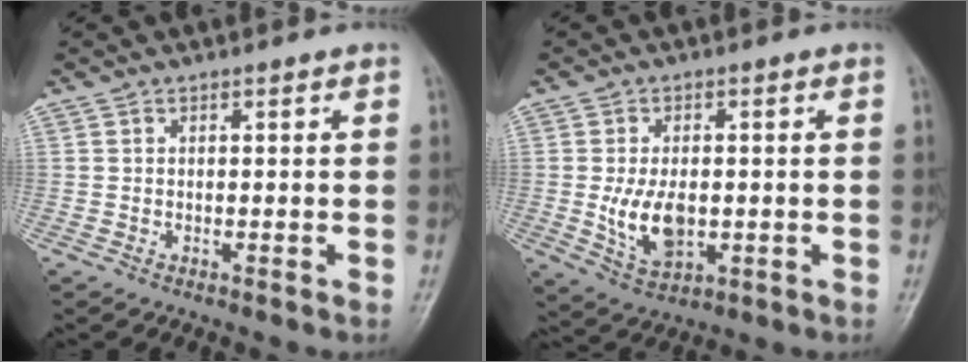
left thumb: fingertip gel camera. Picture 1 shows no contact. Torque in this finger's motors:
{"motor_torque": [0.79, 0.87, 0.57, -0.34, 0.07]}